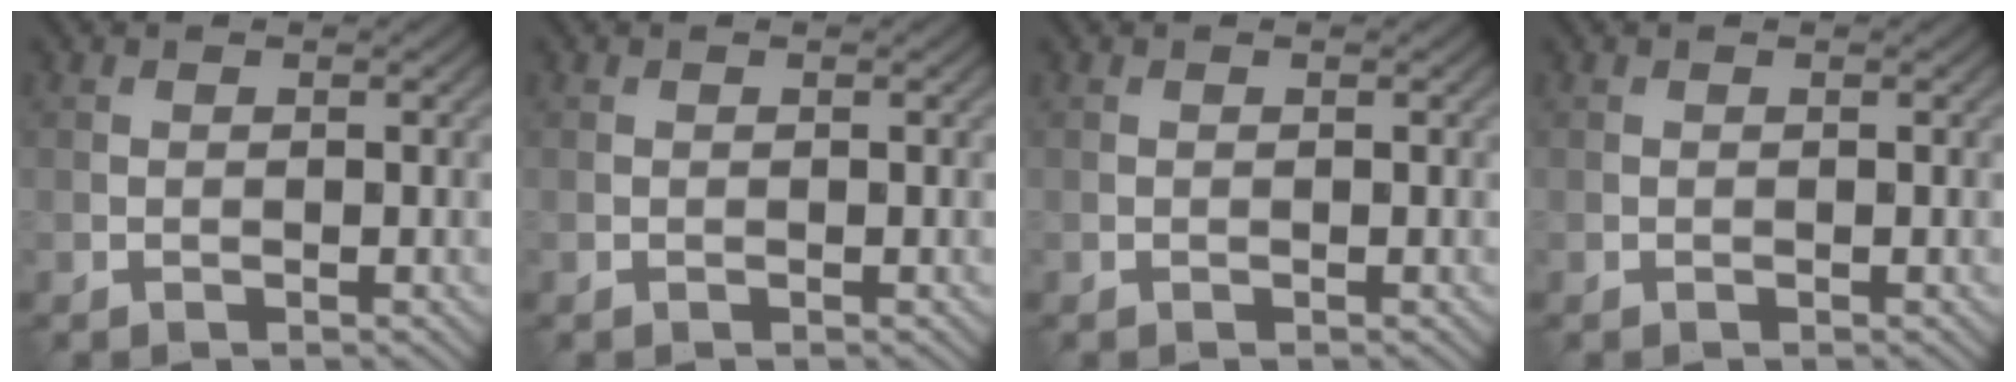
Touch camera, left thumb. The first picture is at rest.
{"total": 0.0}
{"total": 0.0}
{"total": 0.0}